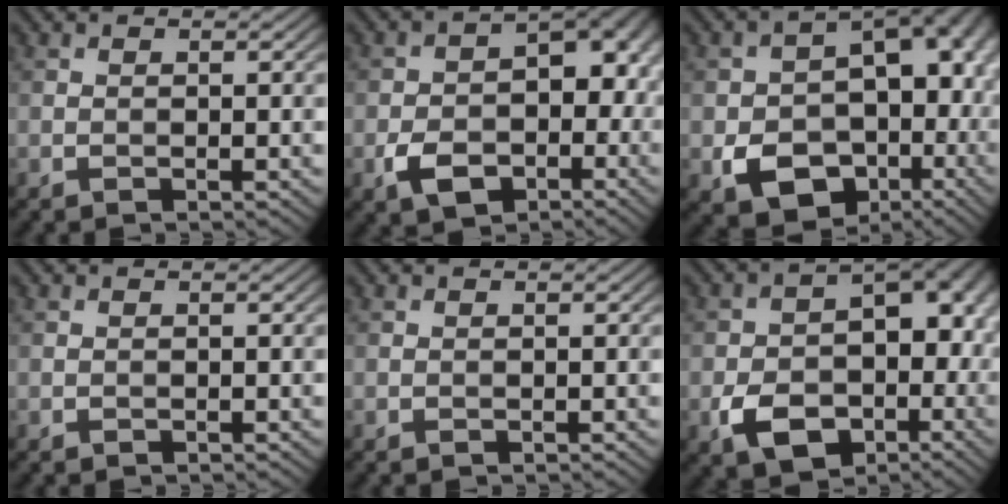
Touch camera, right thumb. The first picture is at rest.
{"total": 11.1, "force": [-3.4, 7.5, 7.5], "torque": [-0.111, -0.023, -0.055]}
{"total": 16.4, "force": [-4.1, 11.6, 10.8], "torque": [-0.150, -0.041, -0.046]}
{"total": 0.0}
{"total": 0.0}
{"total": 13.3, "force": [-4.1, 9.1, 8.9], "torque": [-0.130, -0.032, -0.064]}